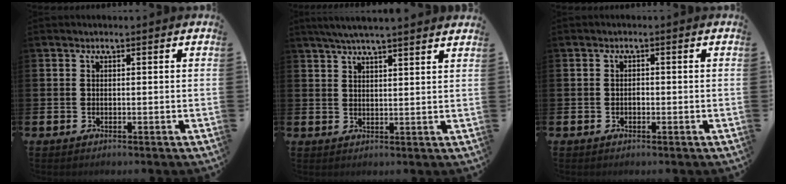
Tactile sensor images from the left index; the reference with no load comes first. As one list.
[{"total": 4.8, "force": [4.5, -0.3, 1.7], "torque": [-0.052, -0.007, 0.083]}, {"total": 0.7, "force": [-0.2, 0.5, 0.4], "torque": [0.000, -0.002, -0.007]}]